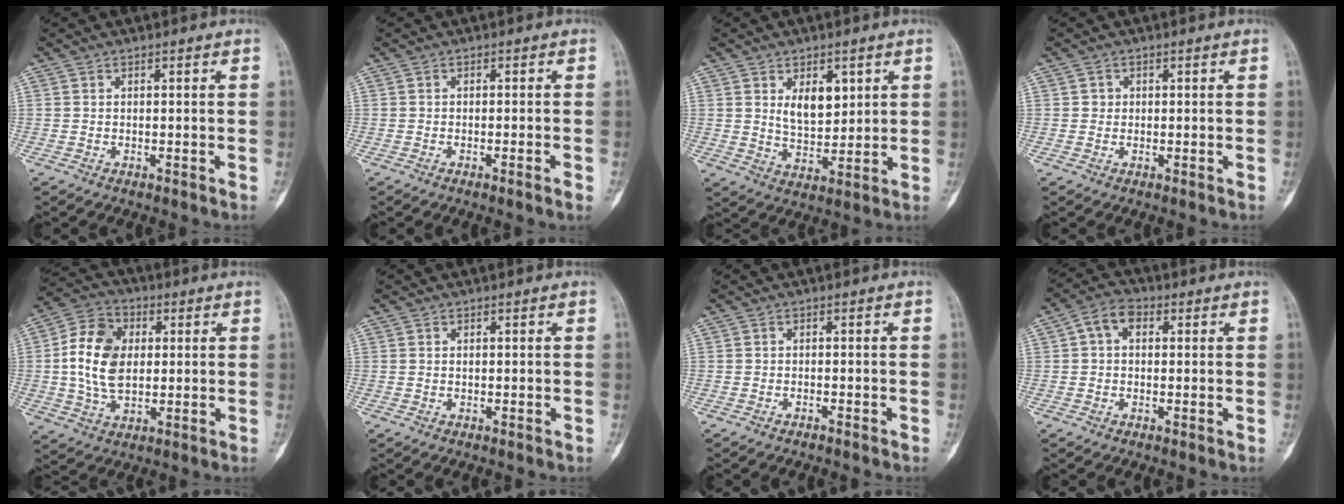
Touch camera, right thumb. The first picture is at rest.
{"total": 1.7, "force": [-0.9, -0.2, 1.4], "torque": [-0.025, -0.002, -0.014]}
{"total": 7.3, "force": [2.7, 4.2, 5.3], "torque": [-0.060, -0.024, 0.052]}
{"total": 1.1, "force": [0.1, 1.0, 0.2], "torque": [0.003, 0.003, 0.001]}
{"total": 12.6, "force": [1.1, 8.7, 9.1], "torque": [-0.158, 0.008, 0.015]}
{"total": 0.0}
{"total": 0.9, "force": [-0.8, 0.0, 0.4], "torque": [-0.013, 0.007, -0.009]}
{"total": 5.2, "force": [1.1, 3.7, 3.5], "torque": [-0.051, 0.019, 0.011]}